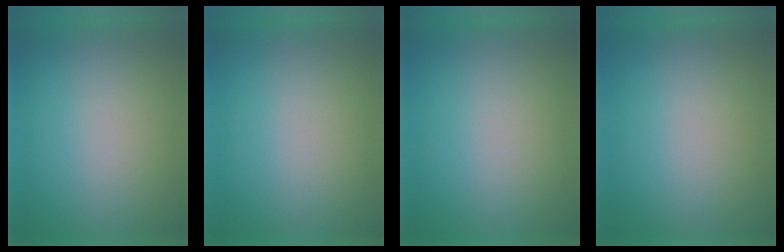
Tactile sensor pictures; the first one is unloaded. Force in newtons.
{"total": 0.0}
{"total": 0.0}
{"total": 0.0}